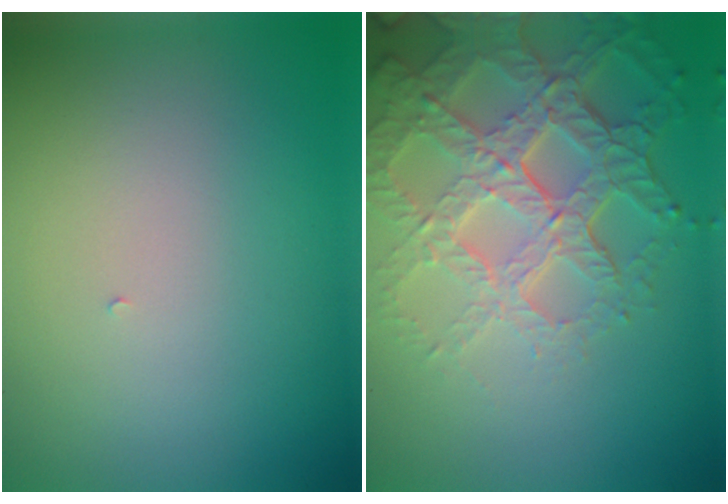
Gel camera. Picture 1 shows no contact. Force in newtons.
{"total": 7.4, "press": 5.2, "slide": 5.2}